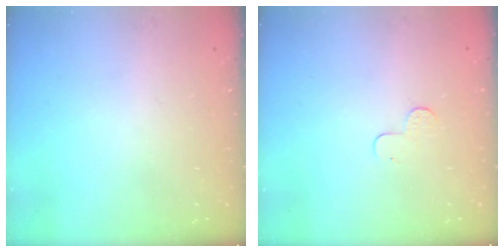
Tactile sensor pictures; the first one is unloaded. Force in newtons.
{"total": 4.5, "press": 4.5, "slide": 0.4}